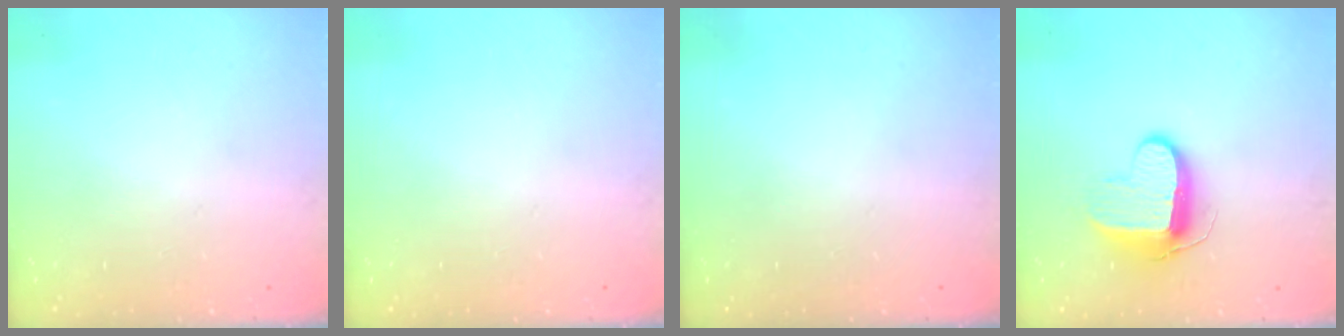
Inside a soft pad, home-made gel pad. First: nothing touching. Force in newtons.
{"total": 0.0}
{"total": 0.0}
{"total": 10.0, "press": 10.0, "slide": 0.2}